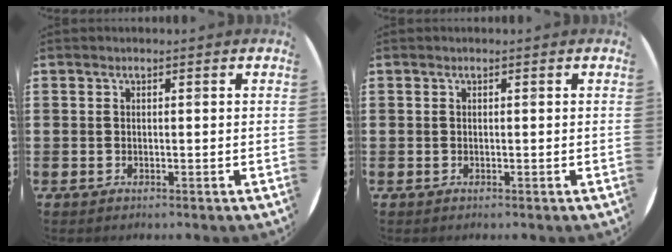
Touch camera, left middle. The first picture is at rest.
{"total": 0.0}